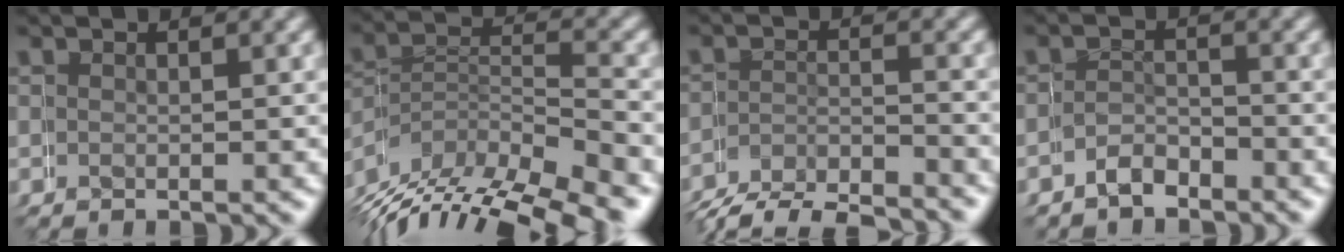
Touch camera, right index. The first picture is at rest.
{"total": 7.1, "force": [-4.4, 4.1, 3.8], "torque": [-0.072, -0.014, -0.067]}
{"total": 4.1, "force": [-3.5, 2.1, -0.4], "torque": [-0.008, -0.010, -0.063]}
{"total": 2.9, "force": [-1.7, 0.2, -2.4], "torque": [0.028, -0.001, -0.035]}